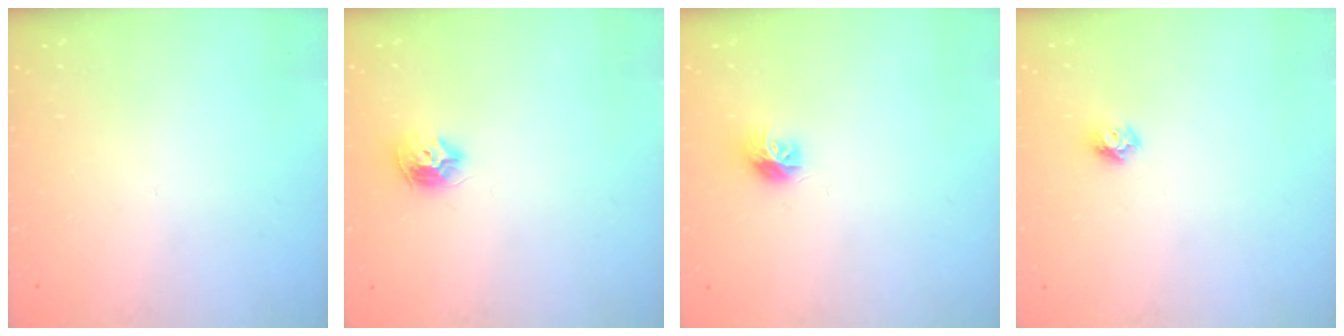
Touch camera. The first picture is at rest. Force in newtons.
{"total": 8.8, "press": 8.8, "slide": 0.2}
{"total": 7.7, "press": 7.7, "slide": 0.2}
{"total": 5.5, "press": 5.5, "slide": 0.3}